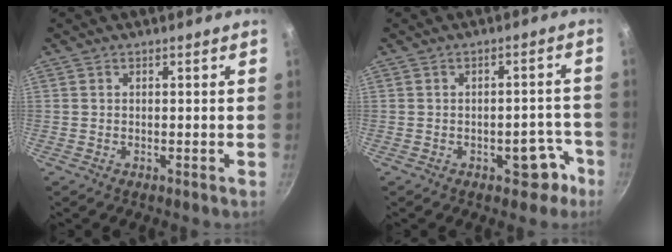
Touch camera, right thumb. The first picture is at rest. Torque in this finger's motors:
{"motor_torque": [0.51, 0.36, 0.48, -0.45, 0.00]}